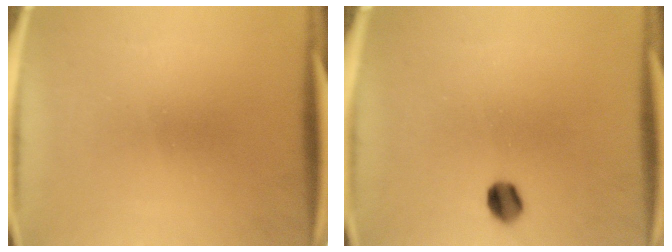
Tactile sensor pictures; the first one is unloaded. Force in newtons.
{"total": 3.8}